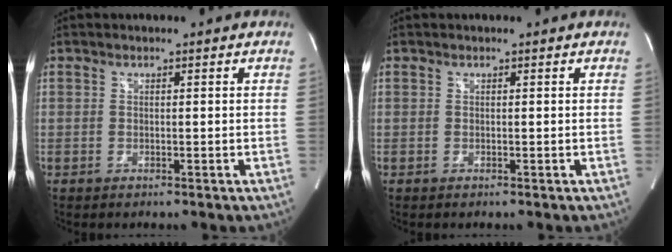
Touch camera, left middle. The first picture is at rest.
{"total": 0.0}